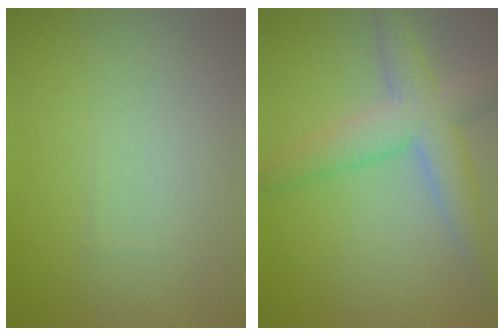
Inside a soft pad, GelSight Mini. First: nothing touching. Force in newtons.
{"total": 5.5, "press": 5.5, "slide": 0.2}